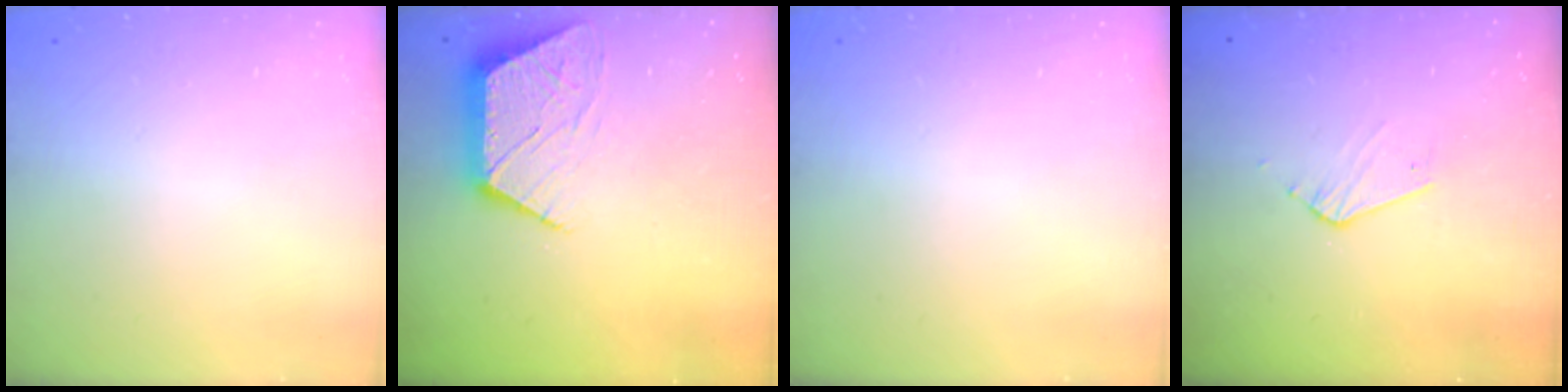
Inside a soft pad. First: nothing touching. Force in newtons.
{"total": 10.3, "press": 10.3, "slide": 0.7}
{"total": 0.0}
{"total": 4.2, "press": 4.2, "slide": 0.4}